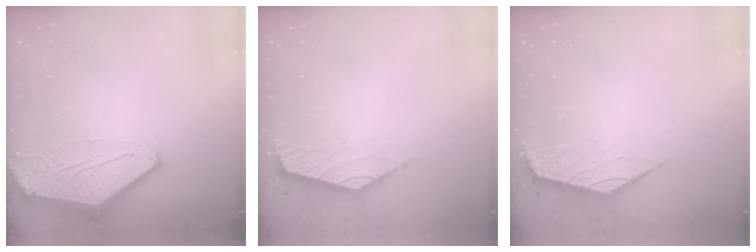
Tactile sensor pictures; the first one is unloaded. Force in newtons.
{"total": 2.6, "press": 2.5, "slide": 0.6}
{"total": 2.2, "press": 2.1, "slide": 0.6}